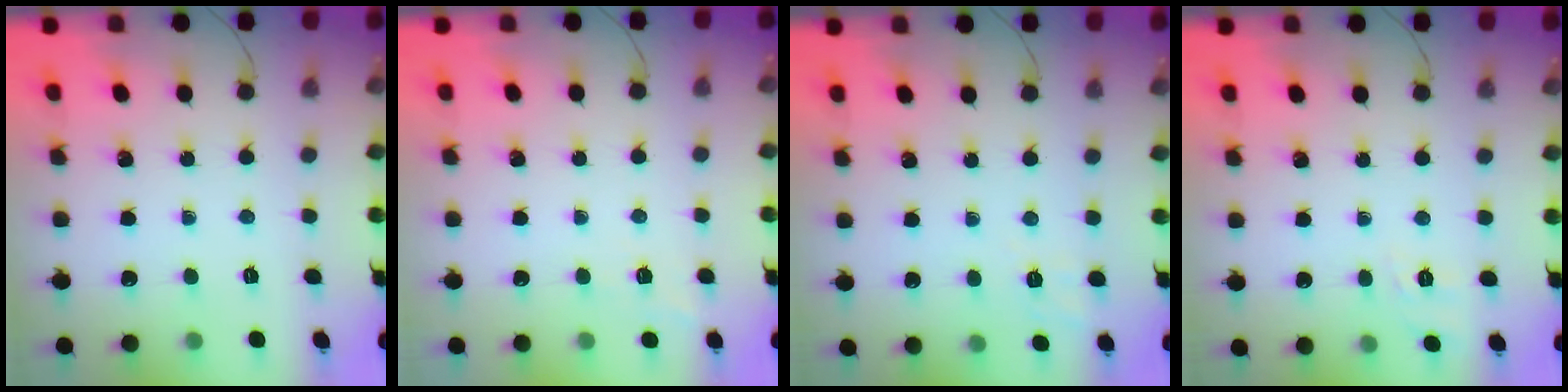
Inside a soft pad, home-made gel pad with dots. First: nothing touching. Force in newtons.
{"total": 5.0, "press": 4.8, "slide": 1.4}
{"total": 2.3, "press": 1.6, "slide": 1.7}
{"total": 2.0, "press": 0.2, "slide": 1.9}